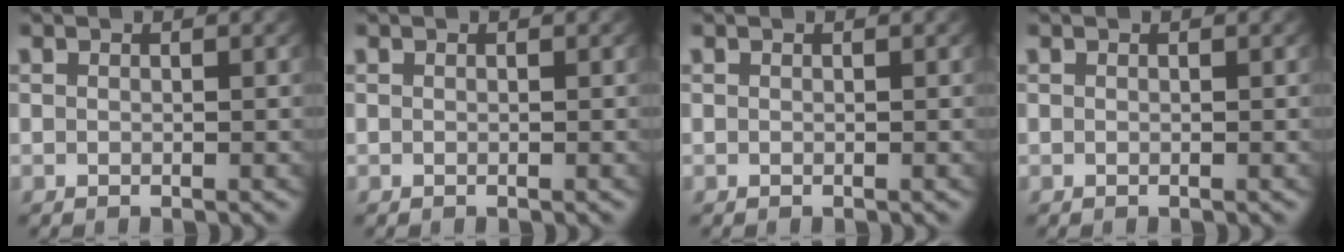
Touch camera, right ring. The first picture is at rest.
{"total": 0.0}
{"total": 0.0}
{"total": 0.0}